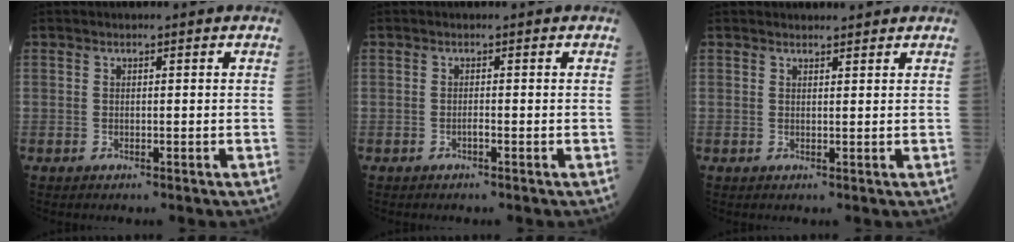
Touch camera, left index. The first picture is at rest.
{"total": 0.6, "force": [-0.6, 0.0, 0.3], "torque": [-0.005, -0.003, -0.011]}
{"total": 2.3, "force": [2.2, 0.5, 0.4], "torque": [-0.009, 0.007, 0.030]}